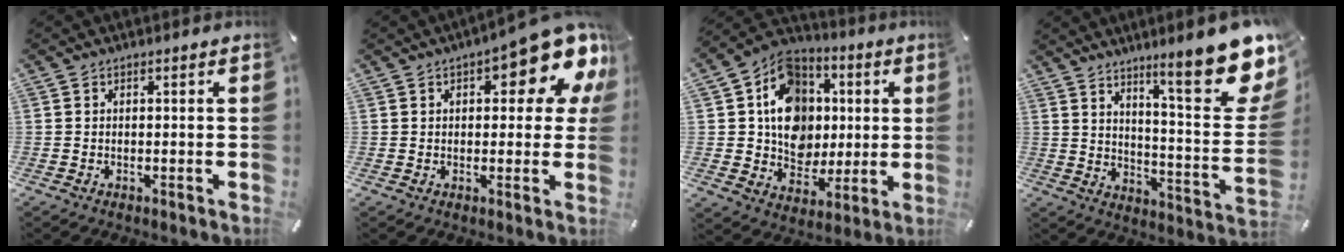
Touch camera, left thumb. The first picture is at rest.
{"total": 15.8, "force": [8.4, 6.0, 11.9], "torque": [-0.148, -0.057, 0.136]}
{"total": 15.1, "force": [1.9, 13.6, 6.4], "torque": [-0.092, -0.007, 0.045]}
{"total": 20.2, "force": [13.0, 4.9, 14.7], "torque": [-0.208, -0.101, 0.204]}